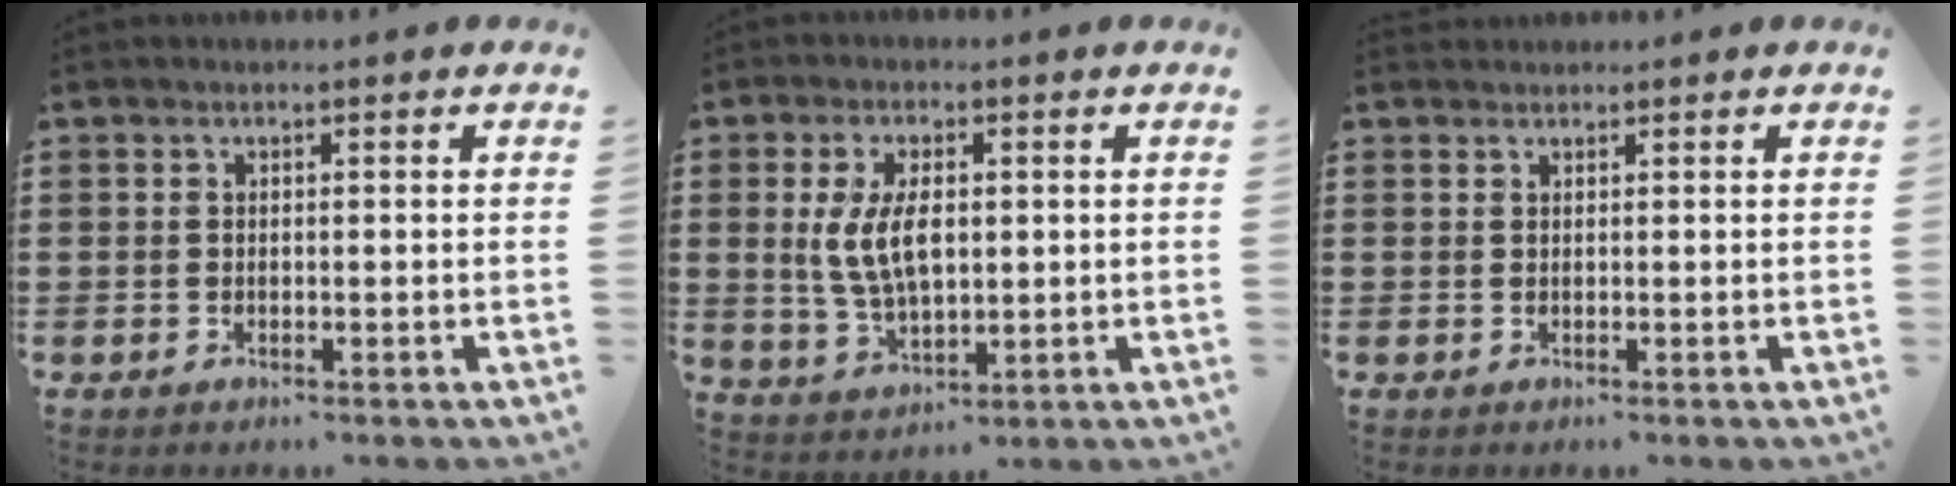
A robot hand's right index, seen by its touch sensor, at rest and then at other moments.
{"total": 7.4, "force": [0.8, 3.6, 6.4], "torque": [-0.139, 0.006, 0.010]}
{"total": 0.8, "force": [0.7, 0.3, -0.1], "torque": [0.003, 0.003, 0.013]}